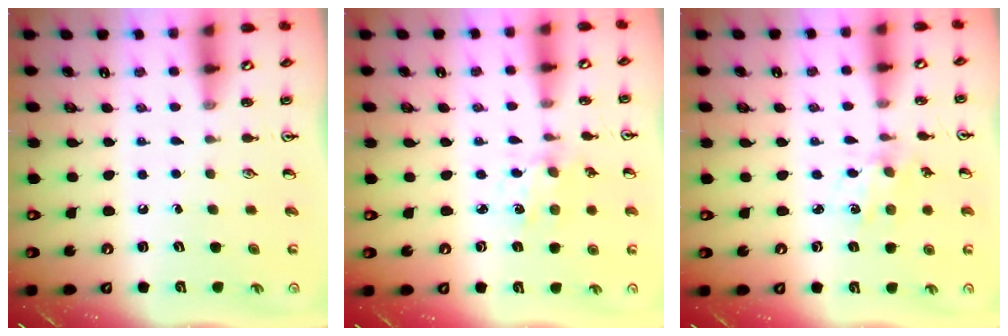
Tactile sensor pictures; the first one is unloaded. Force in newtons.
{"total": 1.4, "press": 1.4, "slide": 0.3}
{"total": 1.3, "press": 1.3, "slide": 0.1}